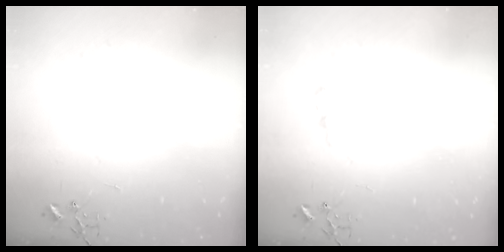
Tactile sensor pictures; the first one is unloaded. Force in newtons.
{"total": 7.3, "press": 7.3, "slide": 0.9}